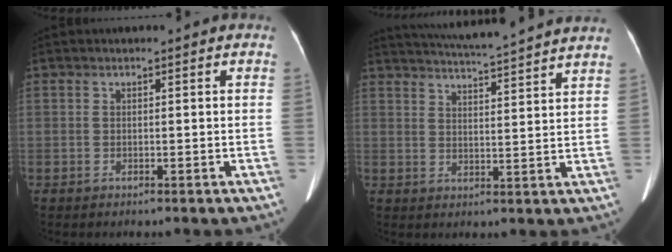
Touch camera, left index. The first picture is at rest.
{"total": 17.4, "force": [16.1, -0.6, 6.4], "torque": [-0.115, -0.007, 0.212]}